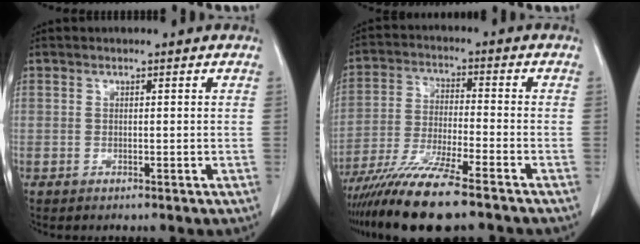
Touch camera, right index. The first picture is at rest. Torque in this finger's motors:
{"motor_torque": [1.05, -1.09, 0.92, 0.21]}